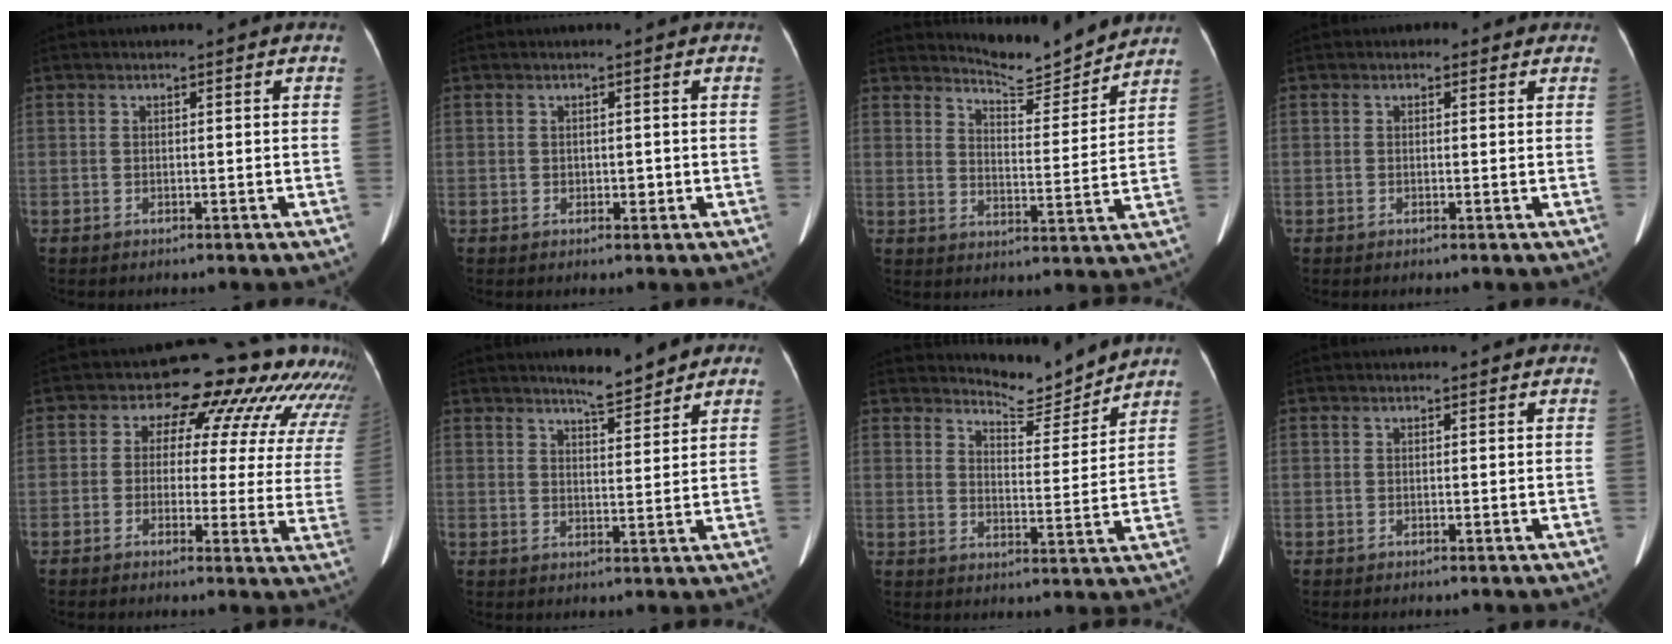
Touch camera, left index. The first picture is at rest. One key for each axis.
{"total": 1.1, "fx": -0.1, "fy": 0.9, "fz": 0.6, "tx": -0.010, "ty": 0.001, "tz": 0.000}
{"total": 9.0, "fx": 9.0, "fy": 0.3, "fz": 0.8, "tx": -0.023, "ty": -0.015, "tz": 0.130}
{"total": 1.3, "fx": 0.6, "fy": 1.0, "fz": 0.4, "tx": -0.003, "ty": 0.006, "tz": 0.003}
{"total": 15.0, "fx": 9.2, "fy": 7.0, "fz": 9.5, "tx": -0.111, "ty": 0.037, "tz": 0.085}
{"total": 5.2, "fx": 4.5, "fy": 1.0, "fz": 2.5, "tx": -0.036, "ty": 0.002, "tz": 0.069}
{"total": 6.3, "fx": 6.2, "fy": 0.2, "fz": -0.2, "tx": -0.009, "ty": -0.022, "tz": 0.096}
{"total": 0.0}